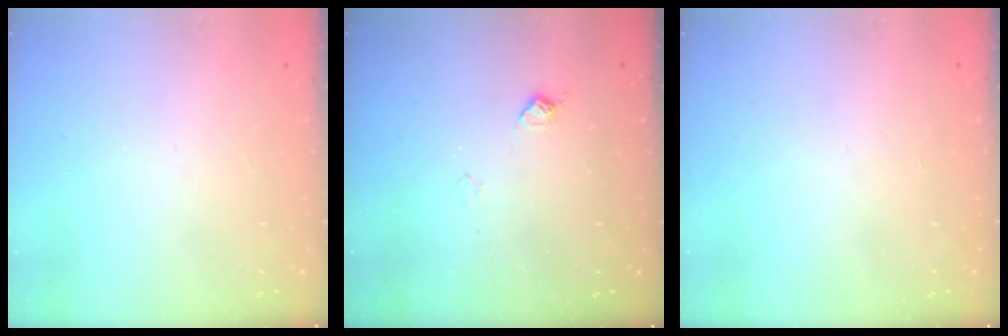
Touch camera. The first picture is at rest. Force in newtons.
{"total": 5.7, "press": 5.7, "slide": 0.7}
{"total": 0.0}